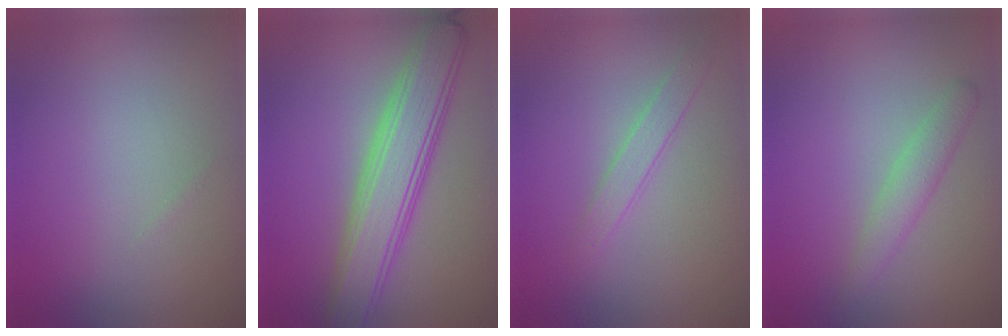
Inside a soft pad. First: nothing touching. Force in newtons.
{"total": 6.1, "press": 6.1, "slide": 0.4}
{"total": 1.6, "press": 1.6, "slide": 0.1}
{"total": 2.0, "press": 2.0, "slide": 0.1}